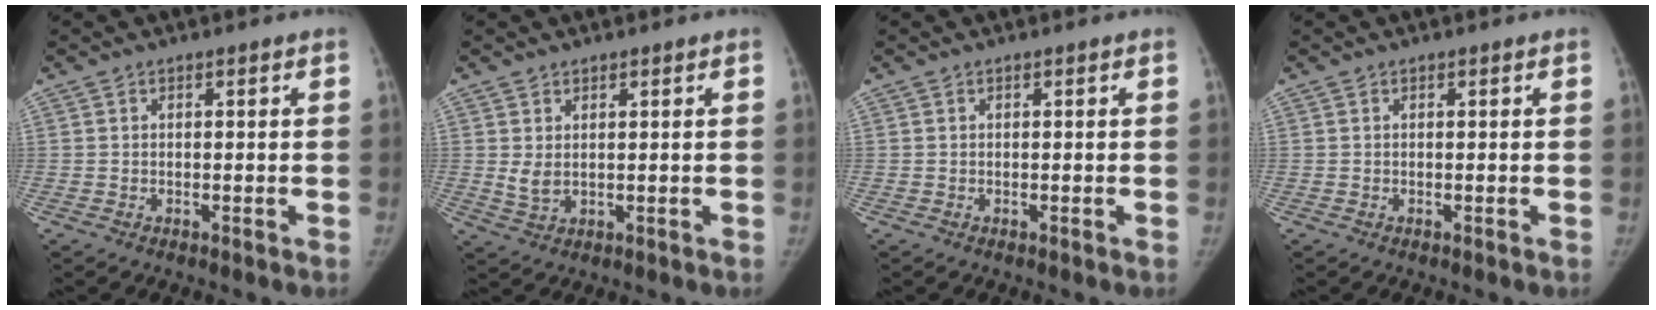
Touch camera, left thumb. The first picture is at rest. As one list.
[{"total": 2.8, "force": [0.9, 1.7, 2.0], "torque": [-0.035, -0.010, 0.027]}, {"total": 0.0}, {"total": 0.0}]